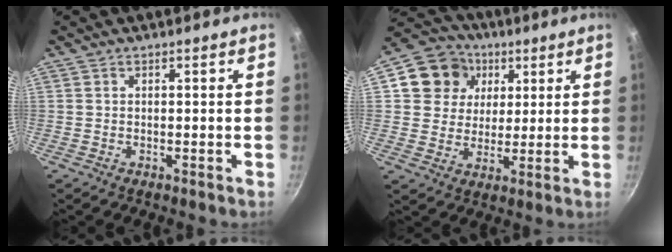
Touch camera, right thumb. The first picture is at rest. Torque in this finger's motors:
{"motor_torque": [0.24, 2.16, 0.11, -0.30, 0.04]}